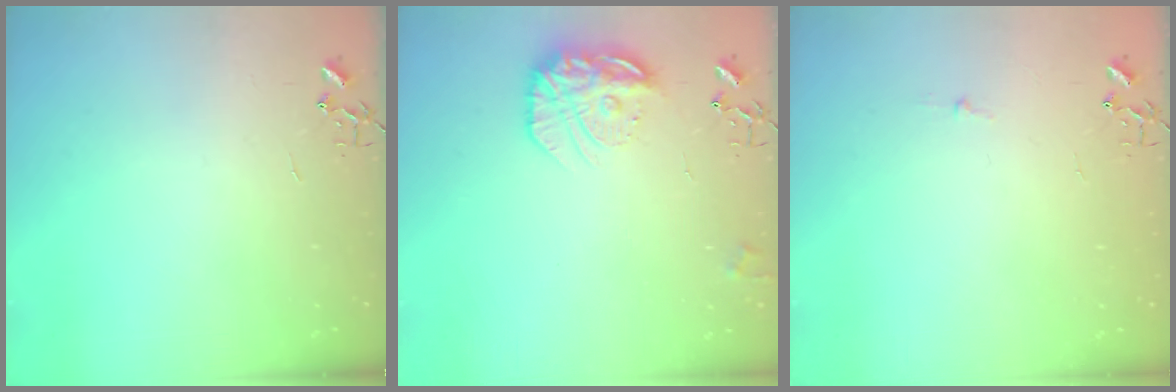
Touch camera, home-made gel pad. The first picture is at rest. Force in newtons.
{"total": 17.1, "press": 17.0, "slide": 1.2}
{"total": 2.7, "press": 2.7, "slide": 0.3}